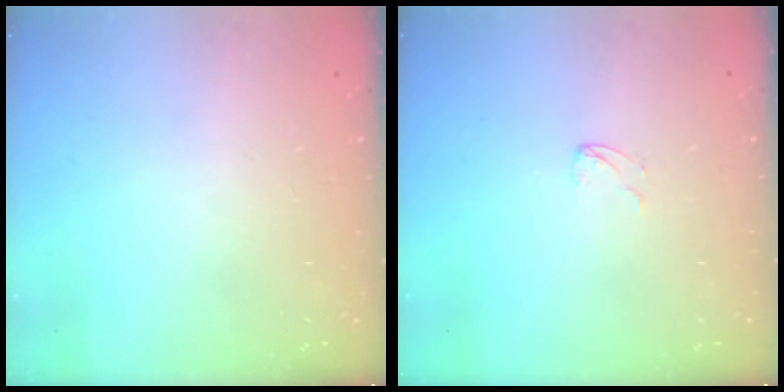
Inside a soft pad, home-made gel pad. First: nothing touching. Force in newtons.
{"total": 2.9, "press": 2.9, "slide": 0.2}